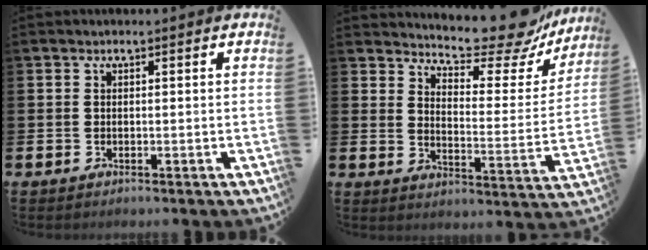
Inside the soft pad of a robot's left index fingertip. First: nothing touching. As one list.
[{"total": 9.9, "force": [9.1, 1.8, 3.7], "torque": [-0.068, -0.069, 0.152]}]